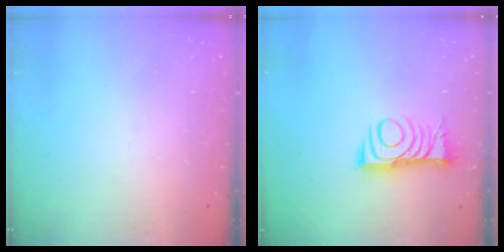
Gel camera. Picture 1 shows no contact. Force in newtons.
{"total": 9.0, "press": 9.0, "slide": 0.1}